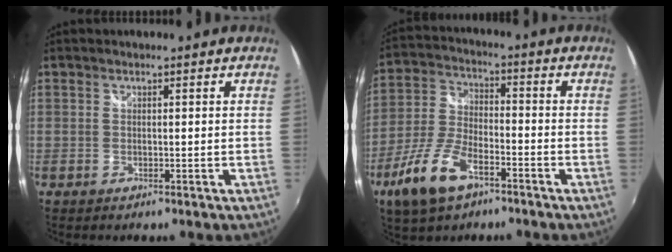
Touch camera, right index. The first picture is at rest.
{"total": 12.8, "force": [-7.3, 5.7, 8.7], "torque": [-0.199, -0.008, -0.142]}